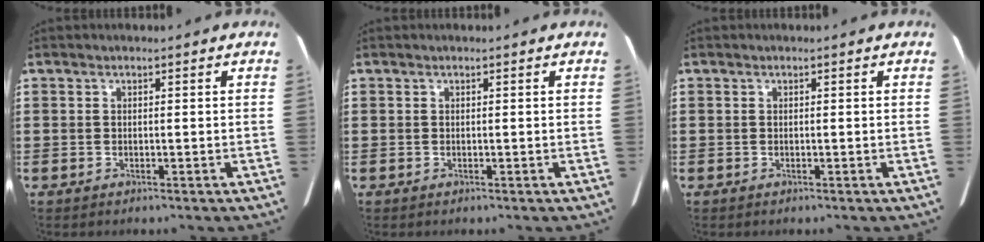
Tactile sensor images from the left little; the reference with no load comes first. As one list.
[{"total": 0.0}, {"total": 0.0}]